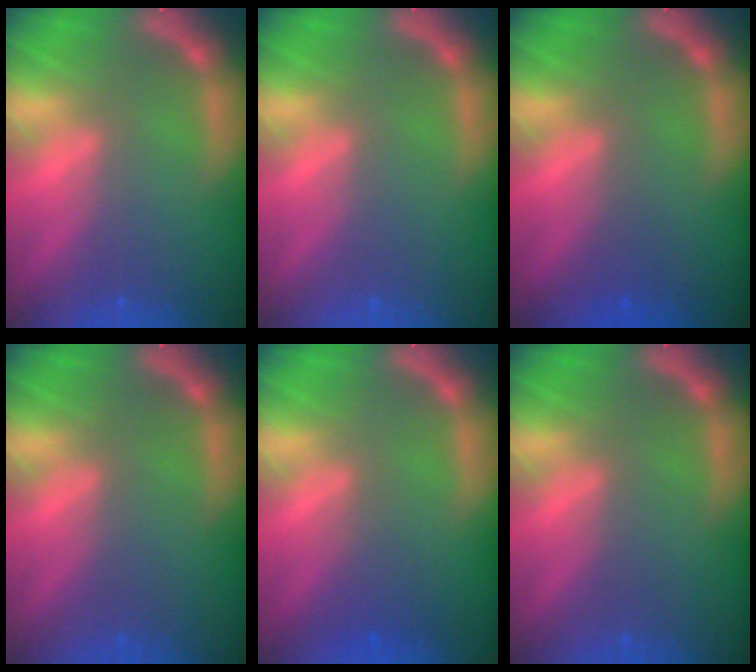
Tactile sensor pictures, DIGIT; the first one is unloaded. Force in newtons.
{"total": 0.0}
{"total": 0.9}
{"total": 0.0}
{"total": 2.0}
{"total": 0.0}